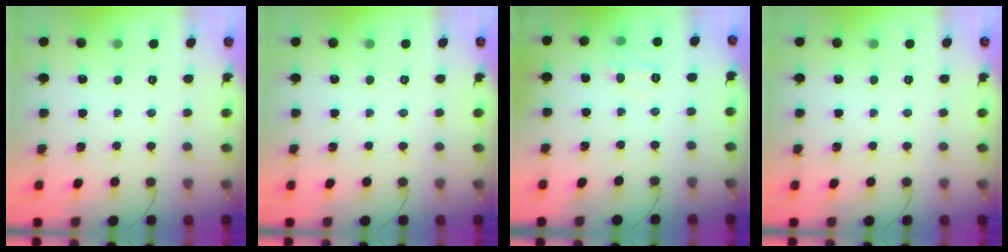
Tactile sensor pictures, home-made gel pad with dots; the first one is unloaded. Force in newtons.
{"total": 0.0}
{"total": 4.7, "press": 4.4, "slide": 1.6}
{"total": 0.0}